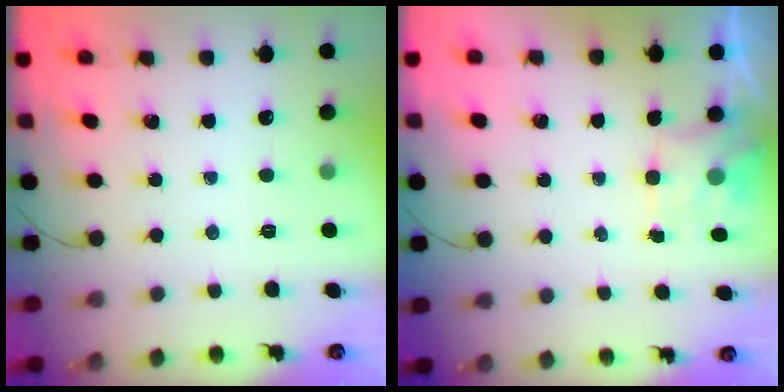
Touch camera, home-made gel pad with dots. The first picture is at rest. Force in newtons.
{"total": 1.5, "press": 1.3, "slide": 0.8}